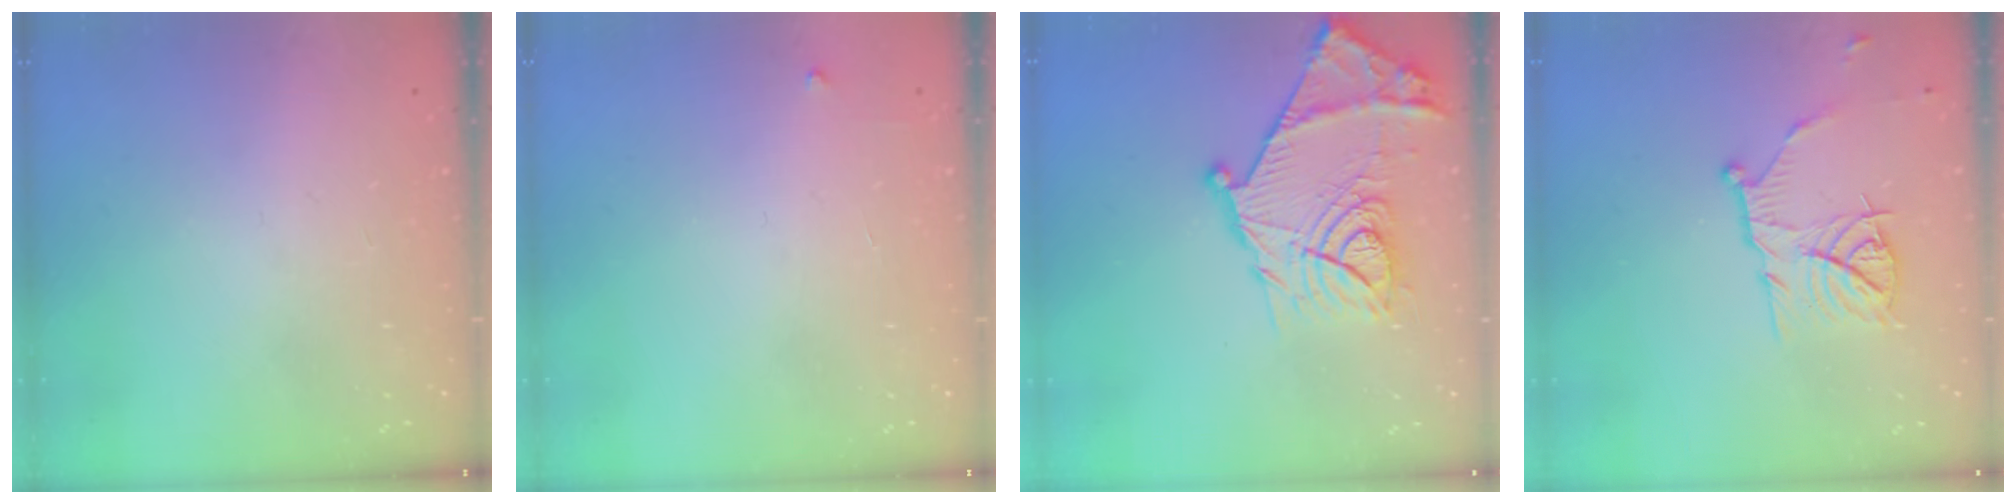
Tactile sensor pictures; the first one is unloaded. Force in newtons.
{"total": 2.3, "press": 2.3, "slide": 0.3}
{"total": 23.5, "press": 23.5, "slide": 1.5}
{"total": 11.2, "press": 11.2, "slide": 0.8}